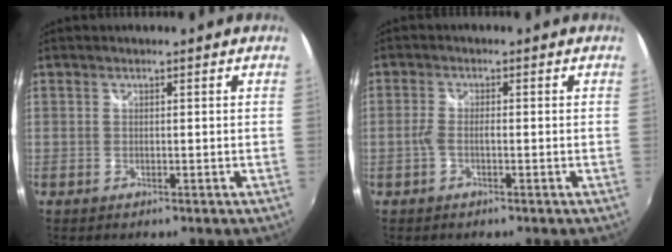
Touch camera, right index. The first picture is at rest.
{"total": 2.3, "force": [-0.9, 0.6, 2.1], "torque": [-0.047, 0.001, -0.020]}